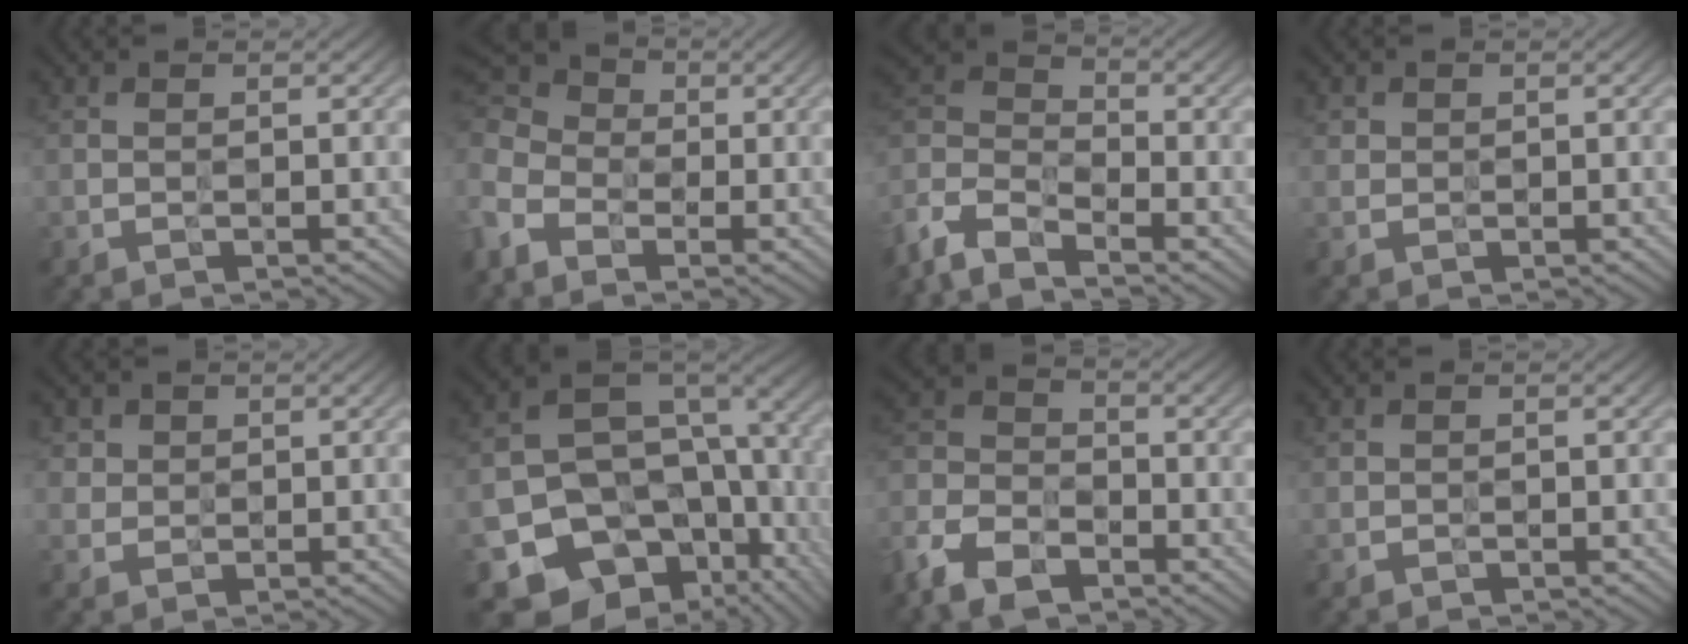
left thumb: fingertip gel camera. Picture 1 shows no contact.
{"total": 9.0, "force": [-4.0, 6.5, 4.7], "torque": [-0.161, -0.025, -0.078]}
{"total": 9.9, "force": [-7.9, 3.5, 4.8], "torque": [-0.118, -0.015, -0.176]}
{"total": 1.5, "force": [0.4, 1.4, 0.2], "torque": [-0.005, -0.008, 0.008]}
{"total": 3.3, "force": [1.4, 2.9, 0.7], "torque": [-0.034, -0.008, 0.035]}
{"total": 17.5, "force": [-4.6, 12.7, 11.2], "torque": [-0.213, -0.054, -0.031]}
{"total": 10.6, "force": [-7.2, 5.7, 5.3], "torque": [-0.140, -0.021, -0.163]}
{"total": 0.7, "force": [0.2, 0.6, 0.2], "torque": [-0.004, -0.004, 0.008]}